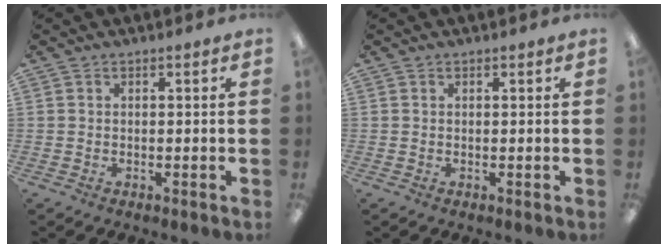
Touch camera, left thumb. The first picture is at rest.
{"total": 0.0}